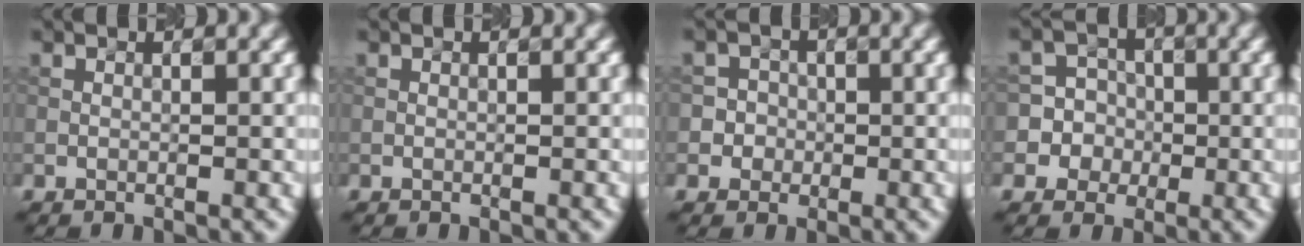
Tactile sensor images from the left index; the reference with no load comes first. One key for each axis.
{"total": 0.0}
{"total": 2.9, "fx": -0.5, "fy": 2.9, "fz": 0.4, "tx": 0.022, "ty": 0.018, "tz": -0.021}
{"total": 7.2, "fx": -0.8, "fy": 7.1, "fz": 0.9, "tx": -0.021, "ty": 0.023, "tz": -0.023}